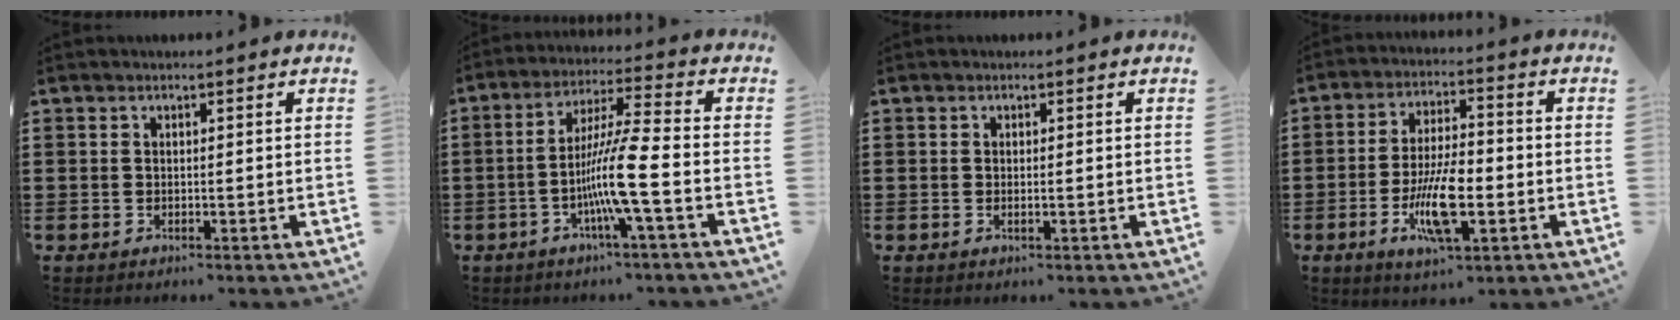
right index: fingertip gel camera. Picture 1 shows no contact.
{"total": 10.2, "force": [-3.4, -0.2, 9.7], "torque": [-0.193, -0.012, -0.070]}
{"total": 0.6, "force": [-0.1, 0.1, 0.5], "torque": [-0.010, -0.003, -0.002]}
{"total": 10.7, "force": [-2.9, 4.2, 9.4], "torque": [-0.177, -0.005, -0.052]}